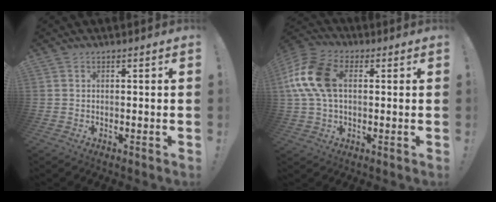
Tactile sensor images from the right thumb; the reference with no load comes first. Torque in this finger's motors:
{"motor_torque": [0.09, 0.76, 1.49, -0.11, 0.34]}